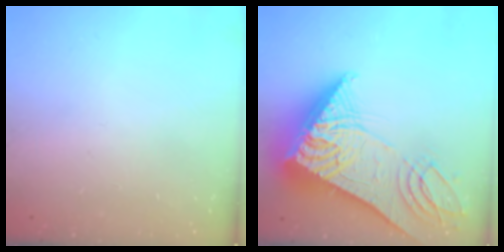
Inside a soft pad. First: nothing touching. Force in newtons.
{"total": 20.0, "press": 19.8, "slide": 2.3}